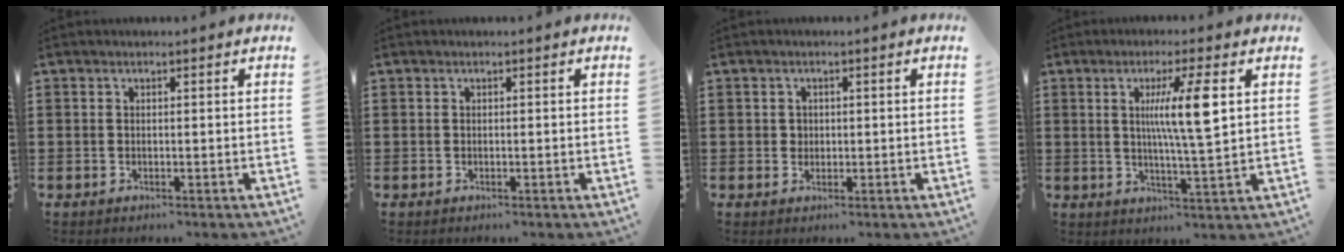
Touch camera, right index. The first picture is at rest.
{"total": 0.0}
{"total": 1.2, "force": [0.2, 1.1, 0.2], "torque": [-0.009, 0.005, 0.005]}
{"total": 8.3, "force": [2.1, 0.5, 8.1], "torque": [-0.158, -0.003, 0.028]}